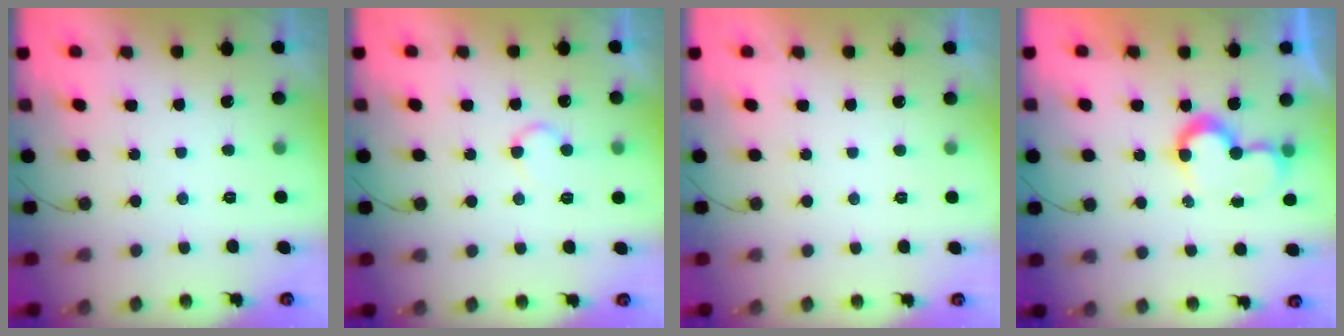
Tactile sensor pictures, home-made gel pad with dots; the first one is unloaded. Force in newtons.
{"total": 5.8, "press": 5.7, "slide": 0.5}
{"total": 1.9, "press": 1.9, "slide": 0.1}
{"total": 7.8, "press": 7.8, "slide": 0.1}